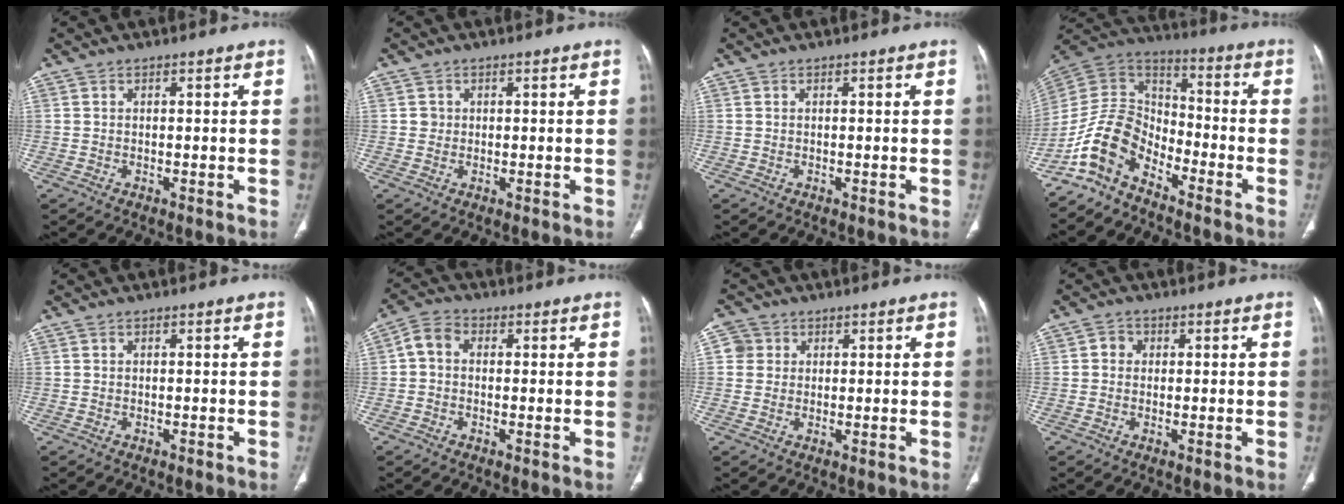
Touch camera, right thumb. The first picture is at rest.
{"total": 1.2, "force": [0.2, 1.2, 0.1], "torque": [0.009, 0.002, 0.002]}
{"total": 0.0}
{"total": 11.4, "force": [-7.9, 6.2, 5.3], "torque": [-0.091, 0.083, -0.170]}
{"total": 0.0}
{"total": 4.4, "force": [0.1, 3.3, 2.9], "torque": [-0.049, 0.012, -0.011]}
{"total": 3.3, "force": [0.9, 3.1, 0.5], "torque": [0.010, 0.000, 0.011]}
{"total": 2.1, "force": [0.2, 1.9, 0.8], "torque": [-0.001, 0.005, -0.001]}